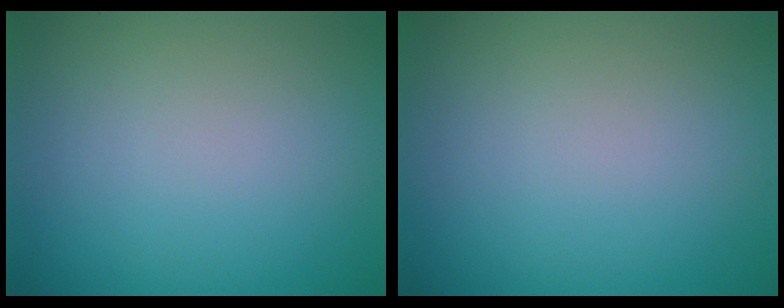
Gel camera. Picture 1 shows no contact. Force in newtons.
{"total": 0.0}